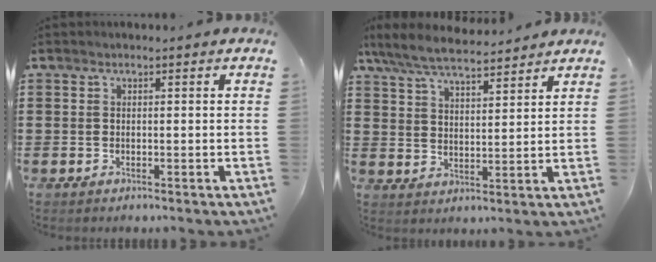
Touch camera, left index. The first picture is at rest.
{"total": 7.0, "force": [6.3, 1.1, 2.7], "torque": [-0.076, -0.024, 0.113]}